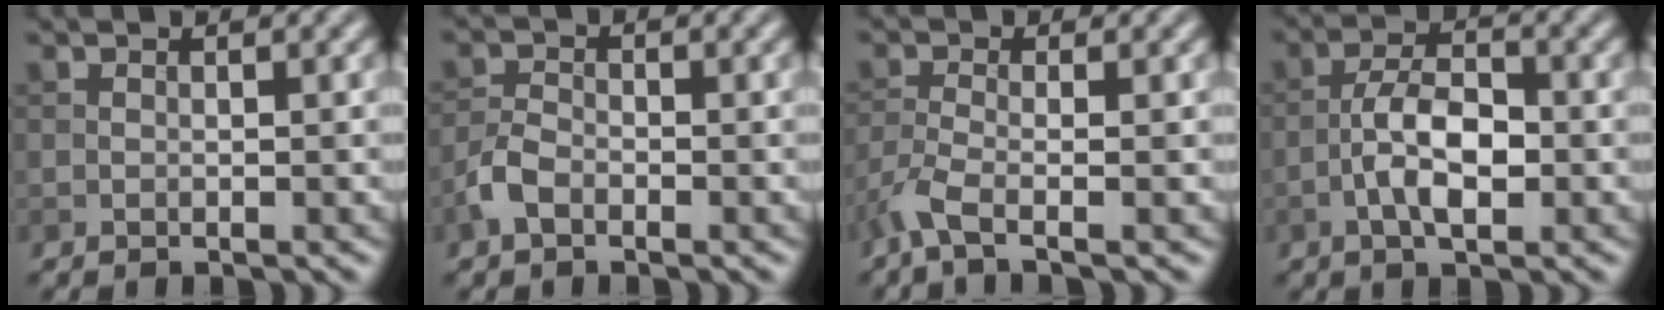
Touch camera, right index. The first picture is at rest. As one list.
[{"total": 2.4, "force": [-1.4, 1.3, 1.4], "torque": [-0.031, 0.005, -0.034]}, {"total": 3.1, "force": [-2.0, 0.6, 2.3], "torque": [-0.059, -0.010, -0.055]}, {"total": 4.8, "force": [-1.5, 2.0, 4.1], "torque": [-0.074, 0.008, -0.033]}]